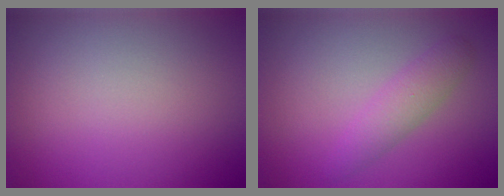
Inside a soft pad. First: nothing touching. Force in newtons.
{"total": 2.4, "press": 2.4, "slide": 0.1}